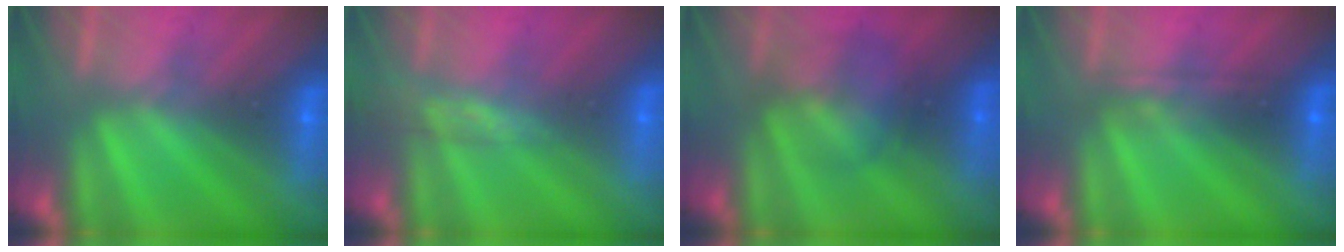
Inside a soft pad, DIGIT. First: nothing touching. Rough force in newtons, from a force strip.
{"total": 2.9}
{"total": 2.3}
{"total": 2.3}